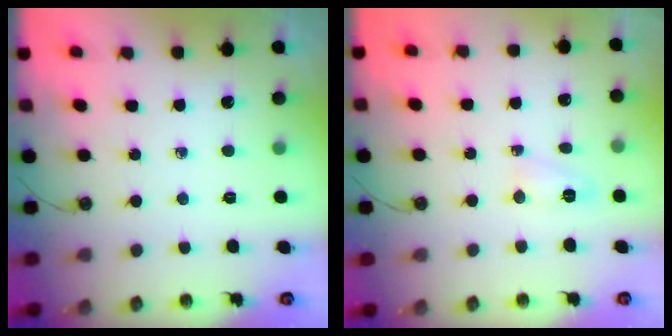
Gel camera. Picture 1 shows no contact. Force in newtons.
{"total": 4.0, "press": 3.9, "slide": 0.6}